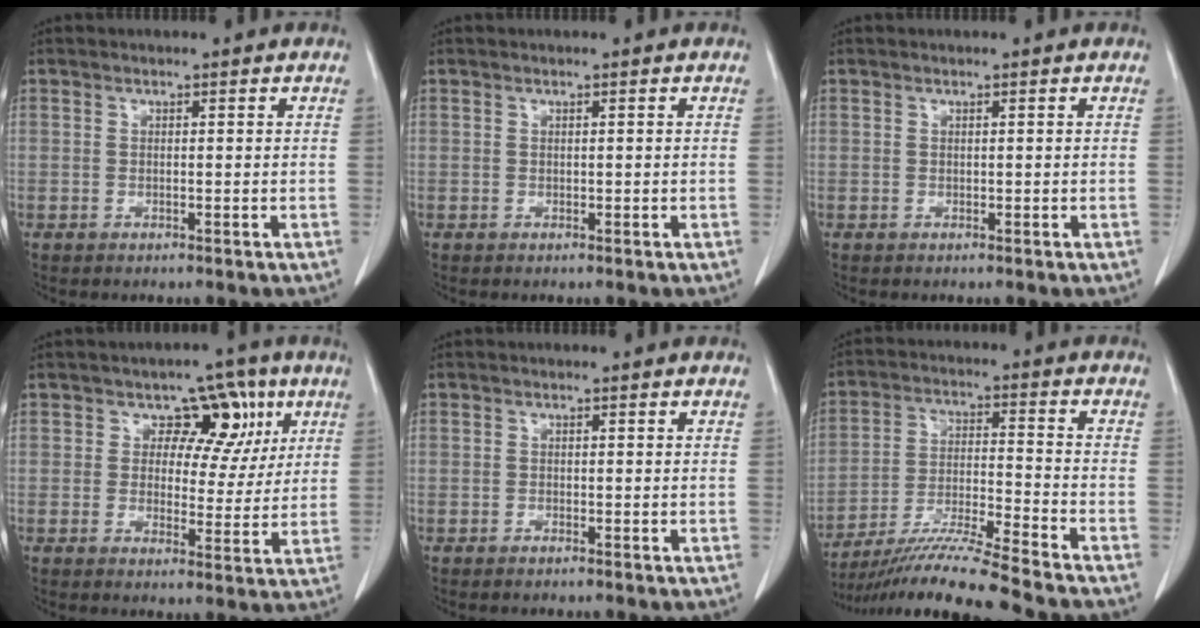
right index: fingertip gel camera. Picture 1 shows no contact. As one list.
[{"total": 0.0}, {"total": 0.0}, {"total": 7.3, "force": [3.0, 5.5, 3.8], "torque": [-0.019, 0.014, 0.037]}, {"total": 0.7, "force": [-0.7, 0.1, 0.3], "torque": [-0.010, -0.001, -0.010]}, {"total": 14.4, "force": [-12.6, -2.0, 6.6], "torque": [-0.110, -0.017, -0.218]}]